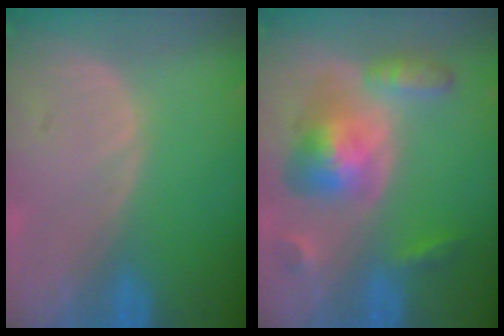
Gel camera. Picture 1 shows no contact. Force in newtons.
{"total": 7.9, "press": 7.9, "slide": 0.5}